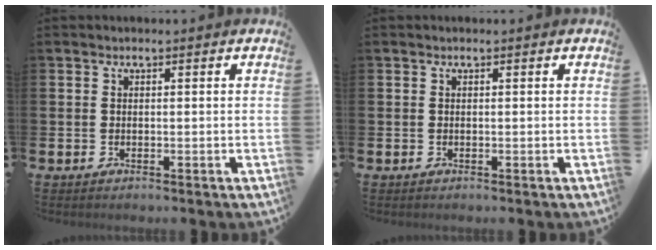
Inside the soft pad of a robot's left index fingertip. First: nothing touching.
{"total": 0.0}